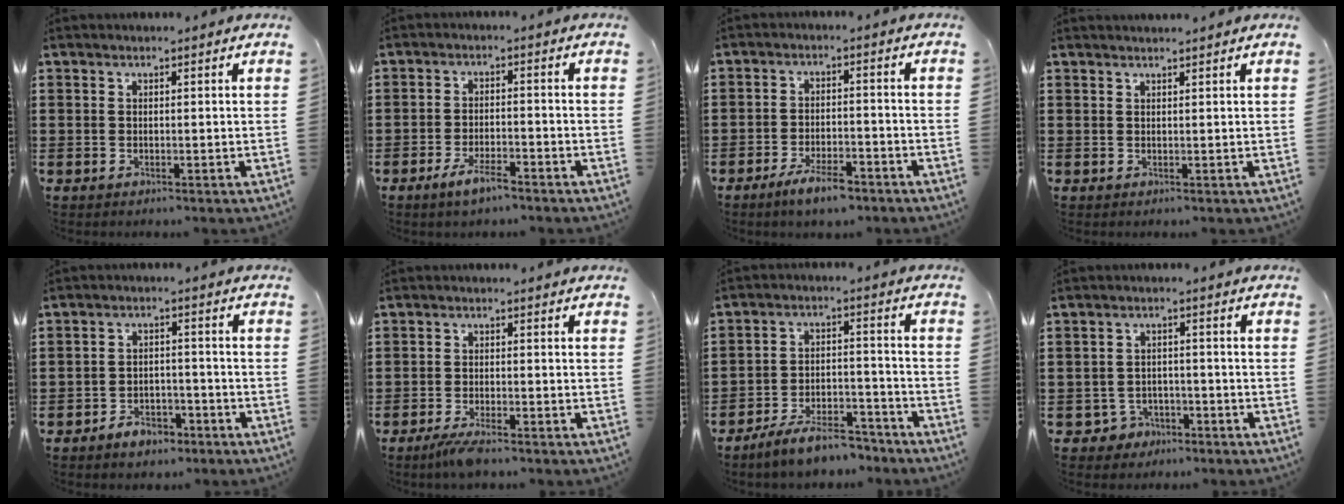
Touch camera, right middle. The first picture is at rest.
{"total": 4.3, "force": [-2.9, 1.3, 2.9], "torque": [-0.060, 0.004, -0.058]}
{"total": 5.1, "force": [-4.1, 1.4, 2.7], "torque": [-0.054, 0.002, -0.080]}
{"total": 1.0, "force": [1.0, -0.1, 0.0], "torque": [-0.002, -0.001, 0.019]}
{"total": 3.7, "force": [-3.2, 1.5, 1.0], "torque": [-0.017, 0.011, -0.063]}
{"total": 2.9, "force": [-2.4, 0.1, 1.6], "torque": [-0.041, -0.007, -0.049]}
{"total": 7.7, "force": [-6.9, 1.7, 3.0], "torque": [-0.049, 0.016, -0.128]}
{"total": 3.1, "force": [-2.5, 1.7, 0.4], "torque": [-0.024, 0.002, -0.057]}